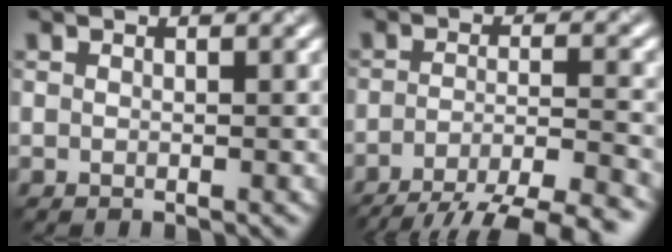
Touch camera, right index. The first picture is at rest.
{"total": 8.7, "force": [-6.8, 2.1, 5.1], "torque": [-0.076, -0.011, -0.099]}